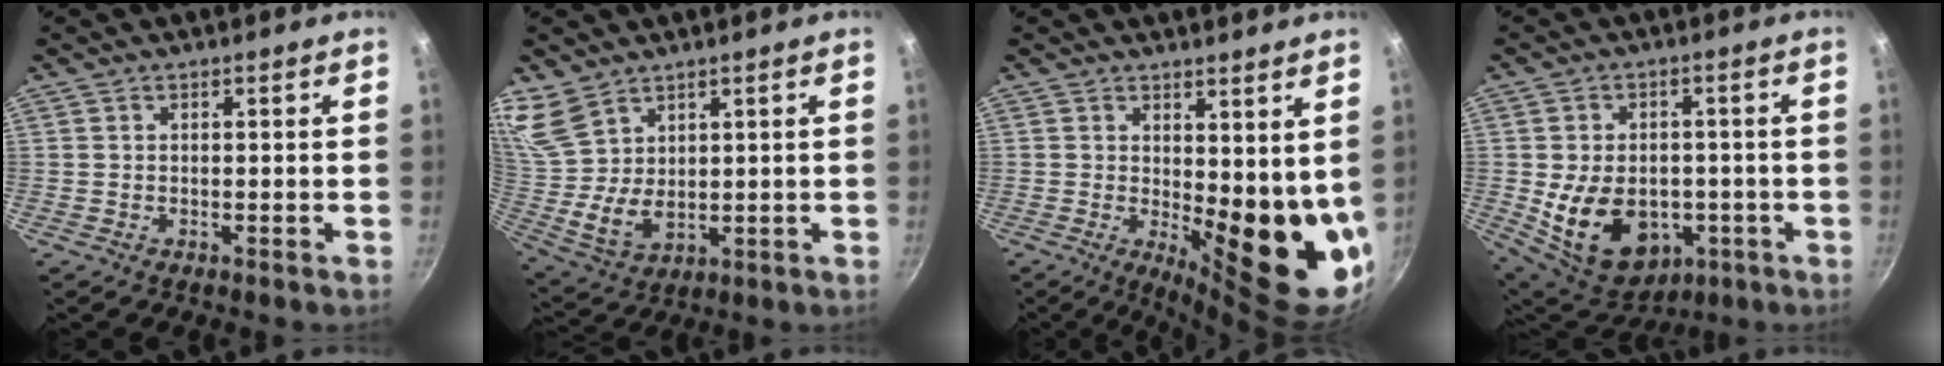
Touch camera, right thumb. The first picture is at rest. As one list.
[{"total": 11.5, "force": [7.5, 6.7, 5.5], "torque": [-0.098, -0.035, 0.169]}, {"total": 14.4, "force": [2.2, 5.6, 13.1], "torque": [-0.137, -0.041, 0.044]}, {"total": 16.7, "force": [-3.4, 11.9, 11.1], "torque": [-0.165, 0.003, -0.031]}]